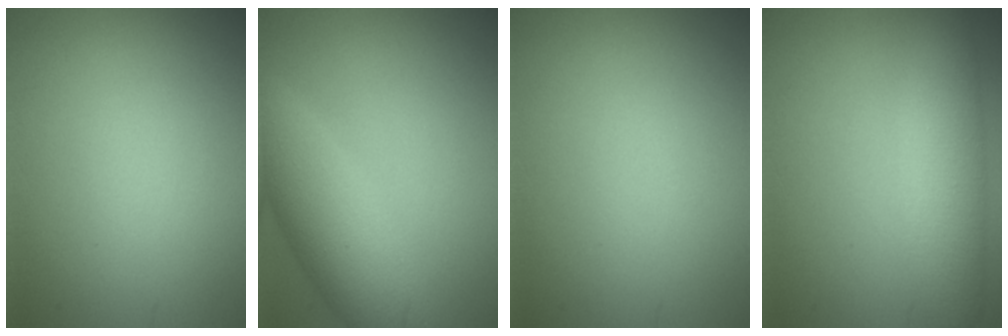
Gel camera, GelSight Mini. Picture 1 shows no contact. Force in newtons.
{"total": 6.6, "press": 6.6, "slide": 0.1}
{"total": 0.0}
{"total": 5.3, "press": 5.3, "slide": 0.3}